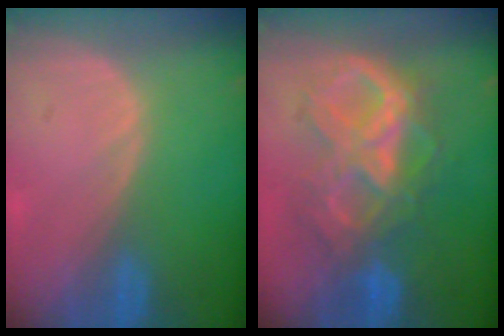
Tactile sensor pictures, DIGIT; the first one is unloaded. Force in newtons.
{"total": 9.9, "press": 9.8, "slide": 1.3}